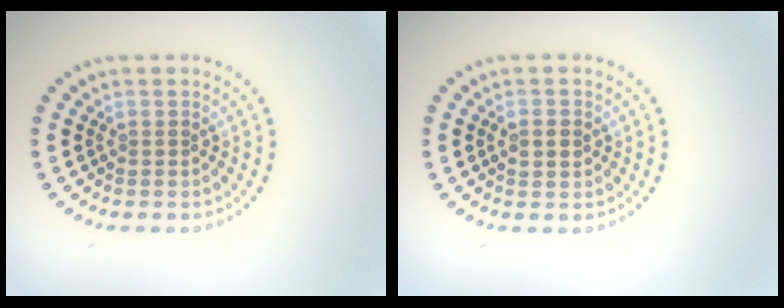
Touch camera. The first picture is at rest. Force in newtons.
{"total": 2.1, "press": 2.1, "slide": 0.0}